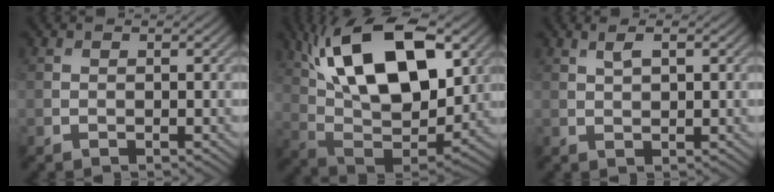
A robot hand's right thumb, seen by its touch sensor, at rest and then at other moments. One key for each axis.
{"total": 19.0, "fx": 7.7, "fy": 8.9, "fz": 14.9, "tx": -0.277, "ty": 0.030, "tz": 0.122}
{"total": 2.1, "fx": 1.1, "fy": 0.7, "fz": 1.7, "tx": -0.037, "ty": 0.001, "tz": 0.024}